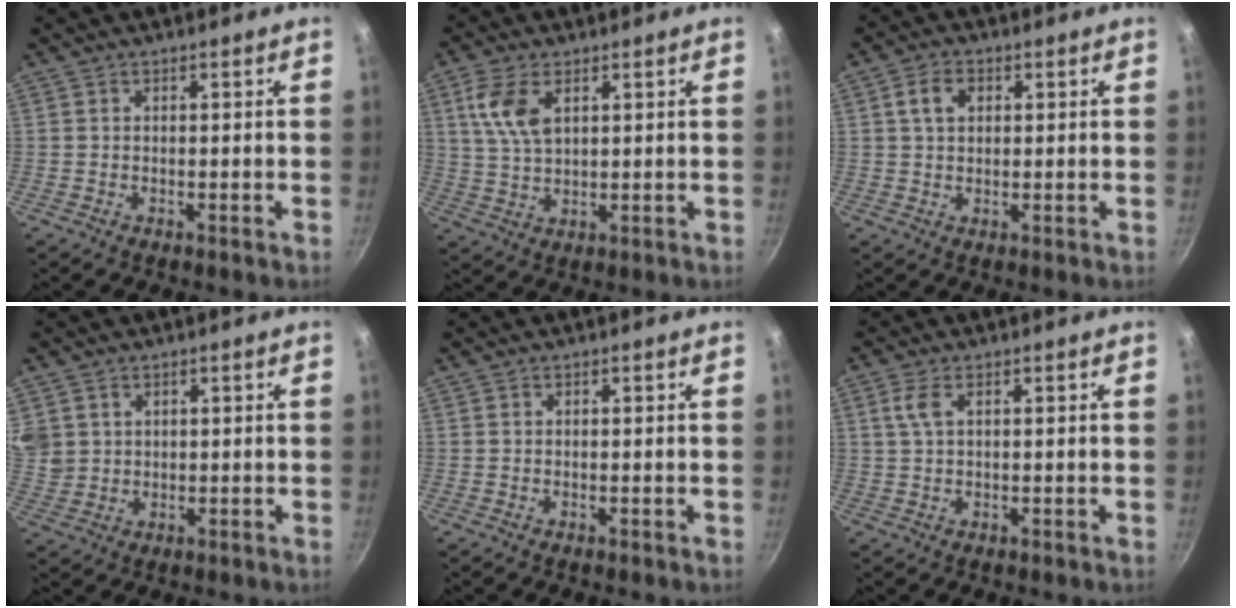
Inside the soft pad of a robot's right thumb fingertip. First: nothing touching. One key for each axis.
{"total": 7.8, "fx": 2.8, "fy": 4.3, "fz": 5.9, "tx": -0.115, "ty": -0.009, "tz": 0.058}
{"total": 4.5, "fx": 1.3, "fy": 3.3, "fz": 2.9, "tx": -0.037, "ty": 0.004, "tz": 0.021}
{"total": 6.9, "fx": 2.7, "fy": 5.8, "fz": 2.7, "tx": -0.038, "ty": -0.006, "tz": 0.065}
{"total": 0.0}
{"total": 3.0, "fx": 1.0, "fy": 1.3, "fz": 2.5, "tx": -0.054, "ty": 0.005, "tz": 0.021}